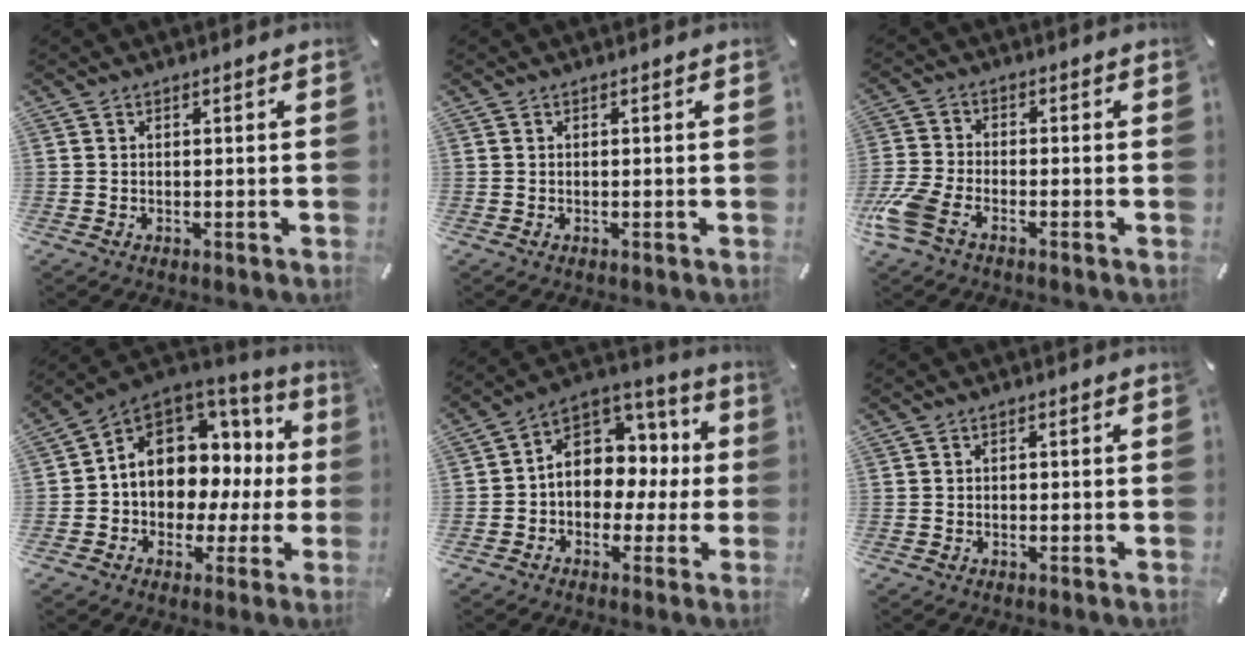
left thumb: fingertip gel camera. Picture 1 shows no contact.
{"total": 0.0}
{"total": 8.4, "force": [-4.8, 4.1, 5.6], "torque": [-0.148, -0.001, -0.096]}
{"total": 10.4, "force": [2.4, 8.7, 5.3], "torque": [-0.088, -0.028, 0.045]}
{"total": 10.8, "force": [0.9, 9.2, 5.6], "torque": [-0.091, -0.014, 0.023]}
{"total": 0.5, "force": [-0.2, 0.4, 0.3], "torque": [-0.006, 0.001, -0.005]}